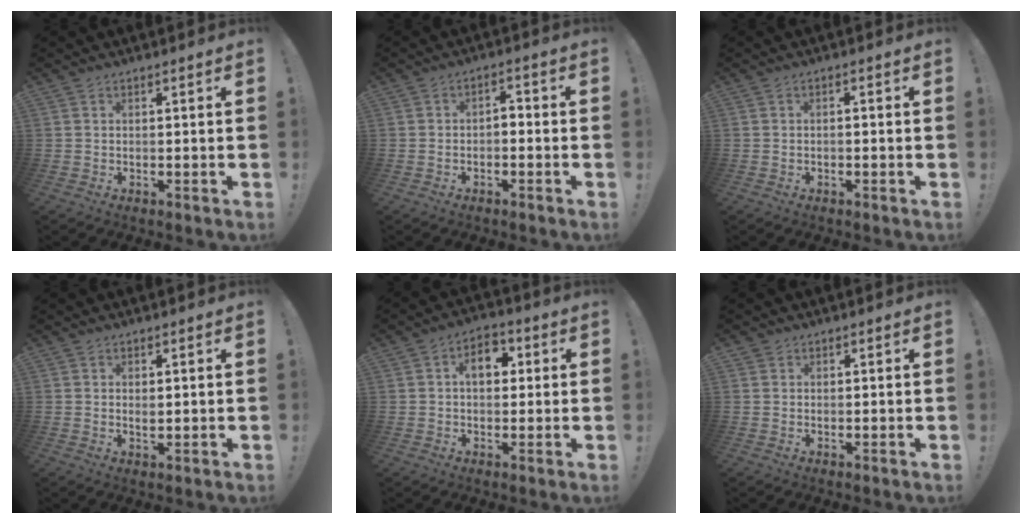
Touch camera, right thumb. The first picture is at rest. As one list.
[{"total": 2.4, "force": [-1.6, 0.9, 1.5], "torque": [-0.024, 0.007, -0.033]}, {"total": 1.0, "force": [-0.8, -0.2, 0.6], "torque": [-0.009, 0.001, -0.015]}, {"total": 1.4, "force": [0.5, 0.6, 1.2], "torque": [0.000, -0.010, 0.004]}, {"total": 8.4, "force": [2.0, 5.7, 5.9], "torque": [-0.078, 0.008, 0.032]}, {"total": 0.9, "force": [0.8, 0.5, 0.1], "torque": [0.006, -0.003, 0.013]}]